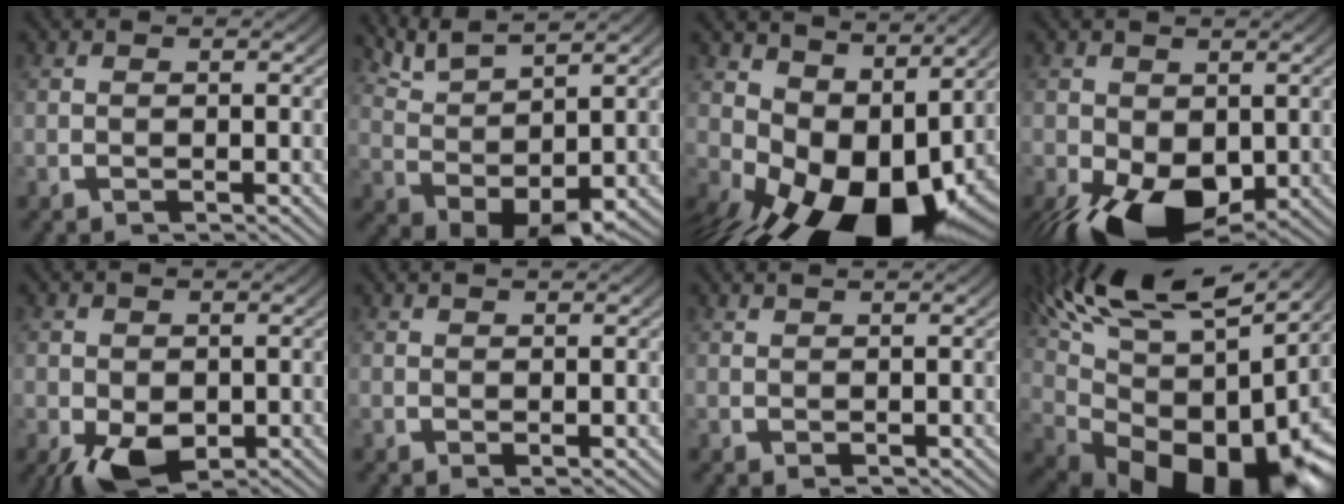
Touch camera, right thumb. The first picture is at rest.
{"total": 7.3, "force": [1.5, 4.1, 5.8], "torque": [-0.105, -0.020, 0.045]}
{"total": 13.8, "force": [-2.5, 8.4, 10.7], "torque": [-0.184, -0.065, -0.005]}
{"total": 9.8, "force": [-3.0, 6.2, 6.9], "torque": [-0.148, -0.064, -0.016]}
{"total": 5.9, "force": [-2.1, 3.9, 3.9], "torque": [-0.092, -0.048, -0.010]}
{"total": 0.9, "force": [0.8, 0.0, 0.4], "torque": [-0.001, 0.000, 0.019]}
{"total": 1.2, "force": [1.0, 0.2, 0.6], "torque": [-0.006, 0.000, 0.023]}
{"total": 17.8, "force": [0.3, 9.7, 15.0], "torque": [-0.262, -0.041, 0.031]}